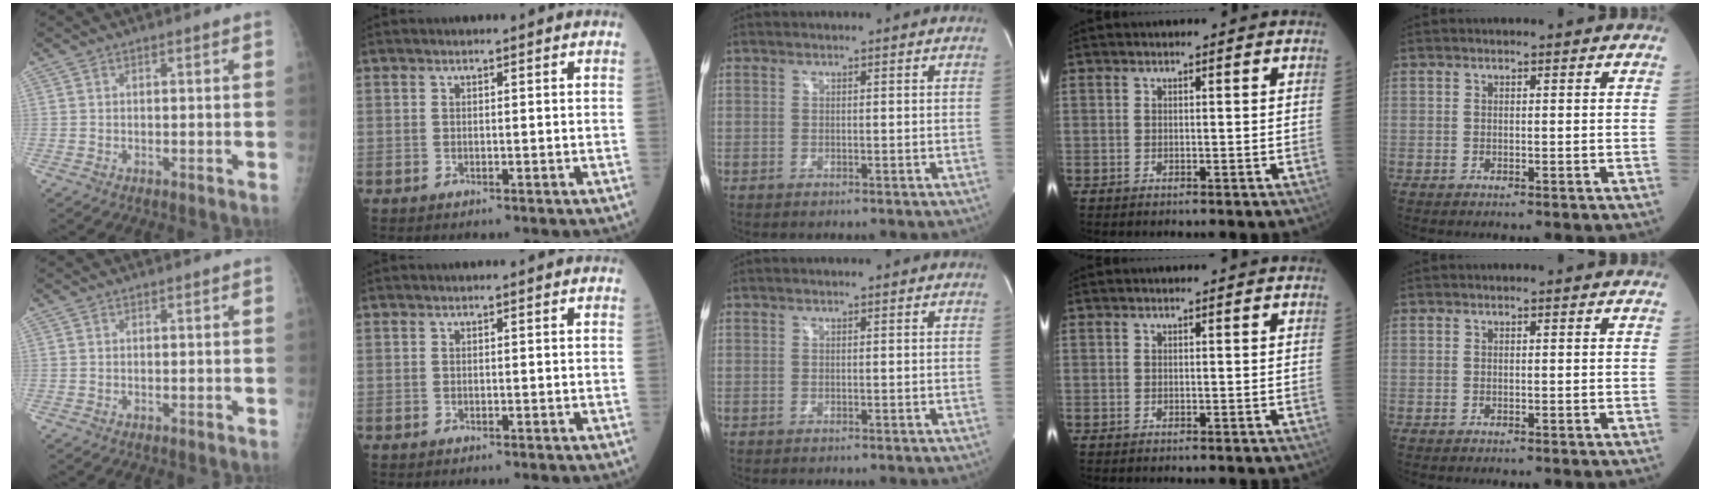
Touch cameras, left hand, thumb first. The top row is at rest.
{}